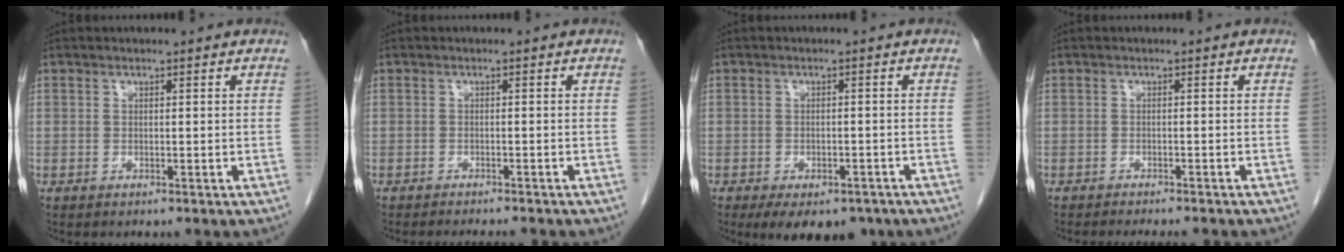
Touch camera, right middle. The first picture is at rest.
{"total": 5.6, "force": [-5.1, 0.7, 2.1], "torque": [-0.021, -0.007, -0.065]}
{"total": 9.0, "force": [-6.4, 4.6, 4.4], "torque": [-0.053, -0.001, -0.087]}
{"total": 6.8, "force": [-6.1, 1.0, 2.8], "torque": [-0.029, -0.008, -0.077]}